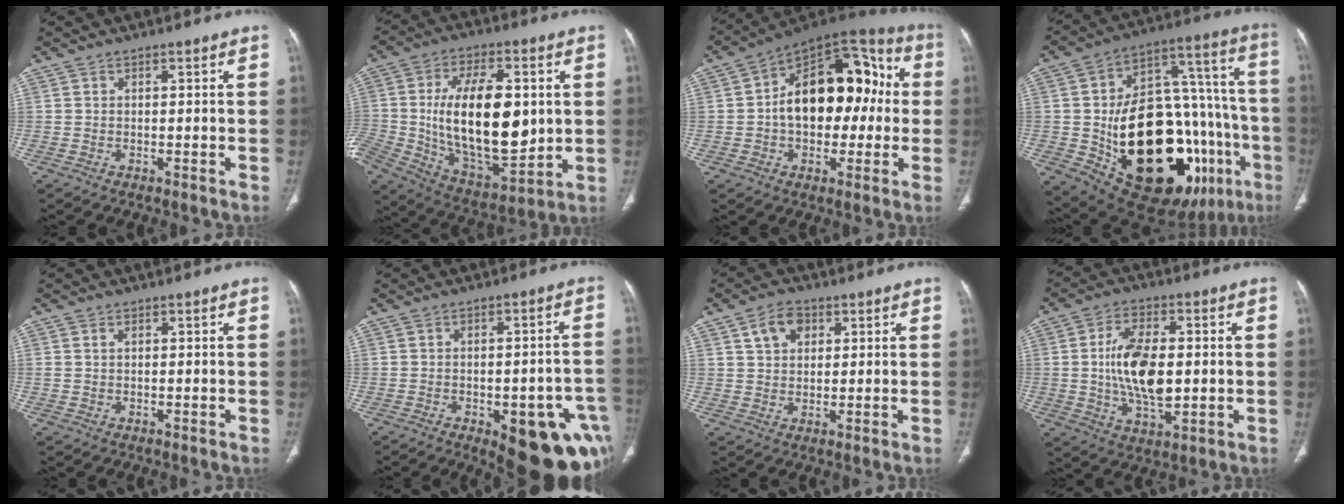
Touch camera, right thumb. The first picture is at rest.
{"total": 23.1, "force": [1.6, 11.6, 20.0], "torque": [-0.320, -0.018, 0.039]}
{"total": 21.8, "force": [0.7, 13.5, 17.1], "torque": [-0.219, 0.049, 0.005]}
{"total": 37.0, "force": [-11.2, 18.1, 30.2], "torque": [-0.395, 0.035, -0.143]}
{"total": 1.2, "force": [0.5, 0.7, 0.7], "torque": [-0.017, 0.003, 0.013]}
{"total": 19.3, "force": [-7.9, 8.1, 15.7], "torque": [-0.129, 0.027, -0.084]}
{"total": 6.2, "force": [2.7, 4.4, 3.5], "torque": [-0.041, -0.002, 0.047]}
{"total": 13.6, "force": [0.3, 7.0, 11.7], "torque": [-0.205, -0.003, 0.010]}